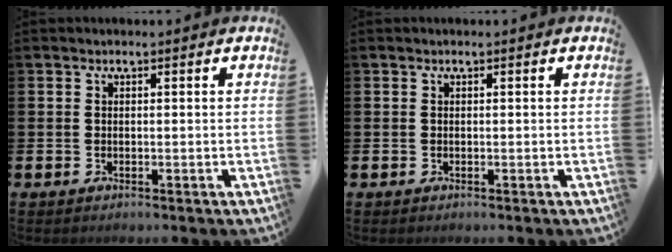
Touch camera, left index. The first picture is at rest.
{"total": 0.0}